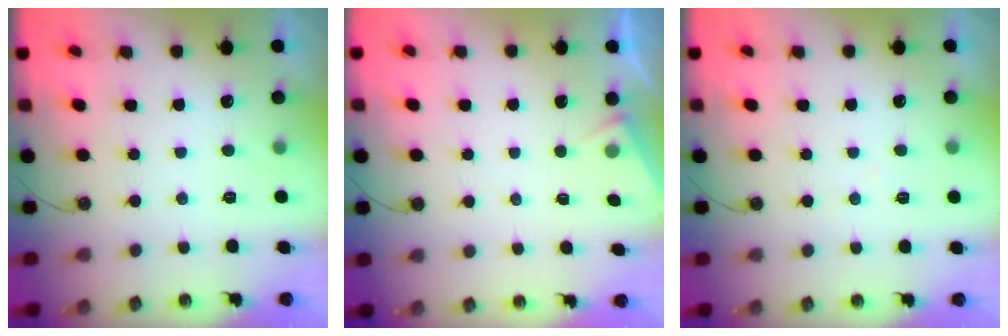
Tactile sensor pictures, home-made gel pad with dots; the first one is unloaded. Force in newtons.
{"total": 2.6, "press": 2.6, "slide": 0.4}
{"total": 3.4, "press": 3.4, "slide": 0.5}